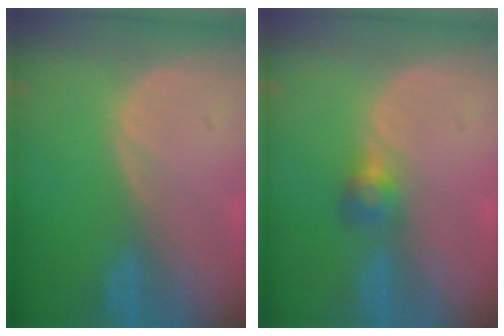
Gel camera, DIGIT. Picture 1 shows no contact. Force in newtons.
{"total": 2.7, "press": 2.5, "slide": 0.9}